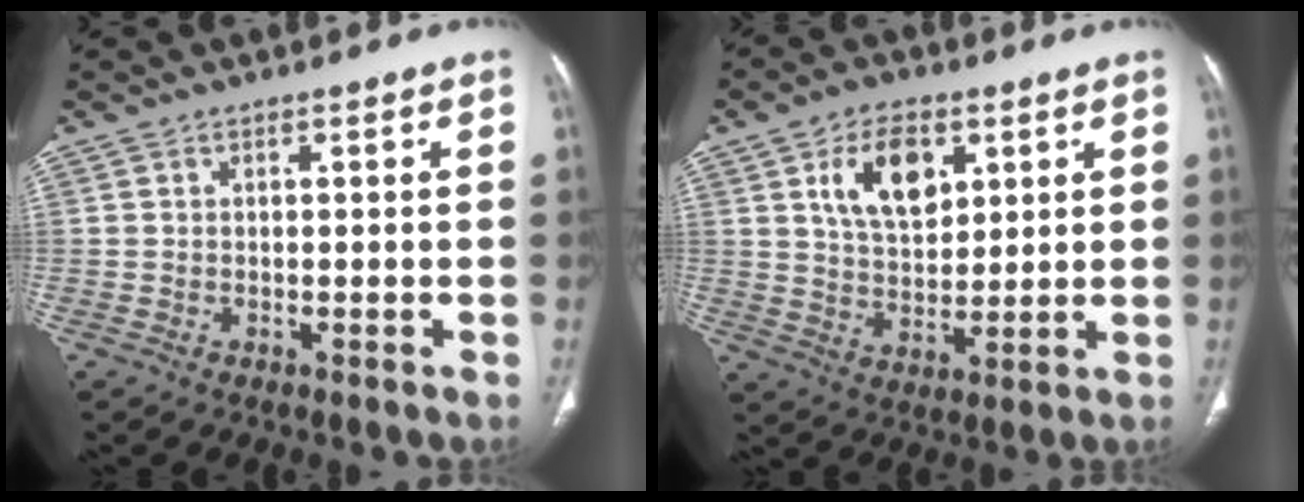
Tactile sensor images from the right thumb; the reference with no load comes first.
{"total": 11.2, "force": [4.4, 6.8, 7.8], "torque": [-0.104, -0.016, 0.084]}